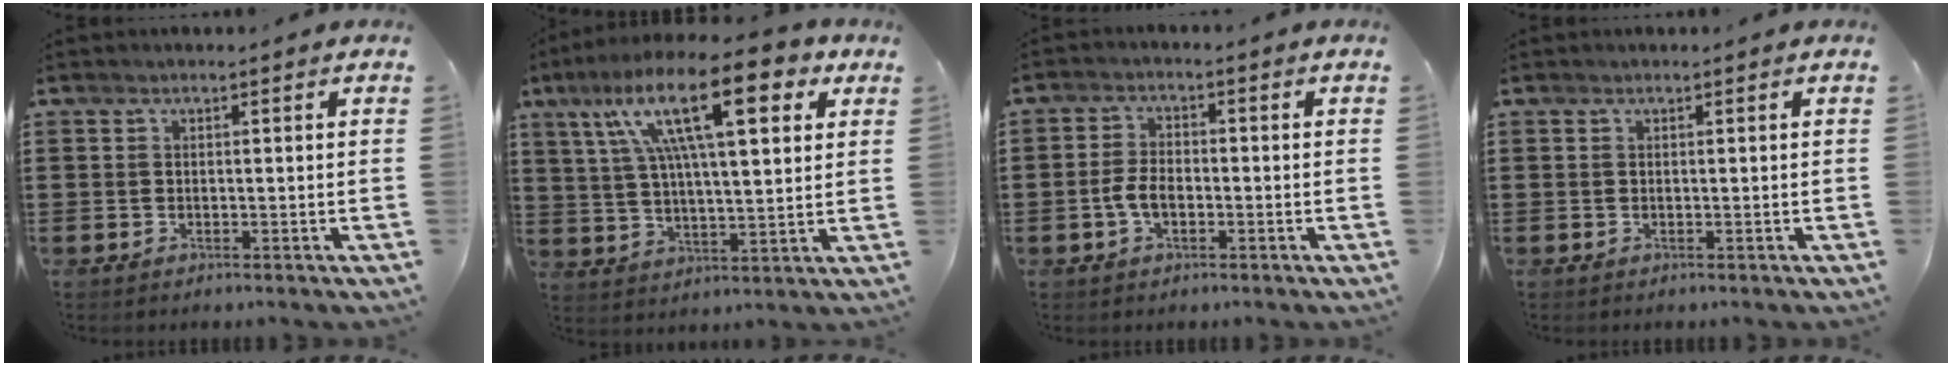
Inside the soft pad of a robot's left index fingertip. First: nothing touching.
{"total": 18.3, "force": [8.9, 5.2, 15.1], "torque": [-0.270, -0.007, 0.139]}
{"total": 3.9, "force": [-1.1, 2.0, 3.2], "torque": [-0.080, -0.003, -0.025]}
{"total": 0.0}